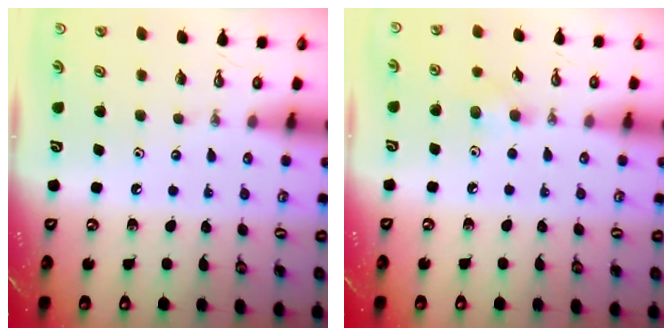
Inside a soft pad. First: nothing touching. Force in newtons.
{"total": 5.4, "press": 5.3, "slide": 1.2}